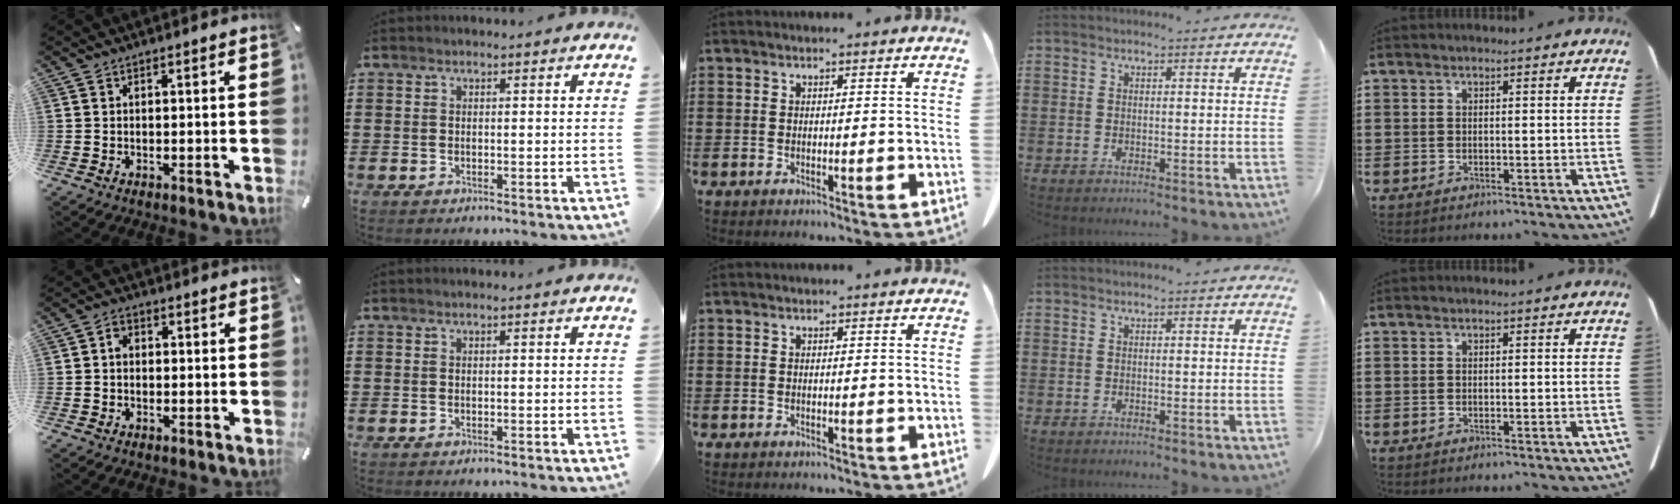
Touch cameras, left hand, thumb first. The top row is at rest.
{"thumb": {"total": 2.4, "force": [-0.2, 1.9, 1.4], "torque": [-0.026, 0.008, -0.005]}}